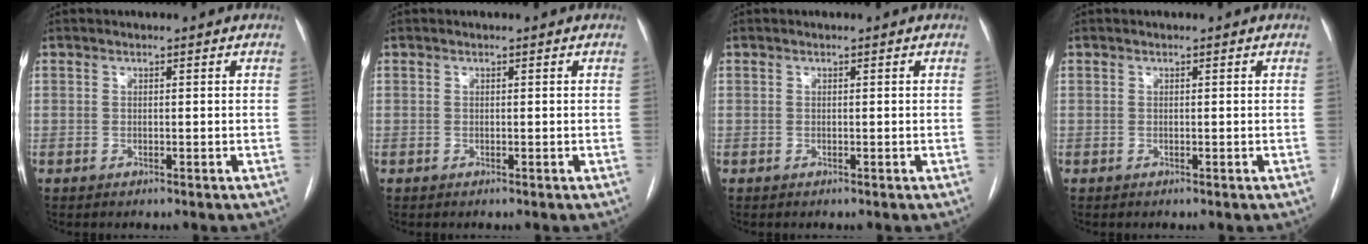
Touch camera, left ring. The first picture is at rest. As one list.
[{"total": 0.0}, {"total": 0.0}, {"total": 0.0}]